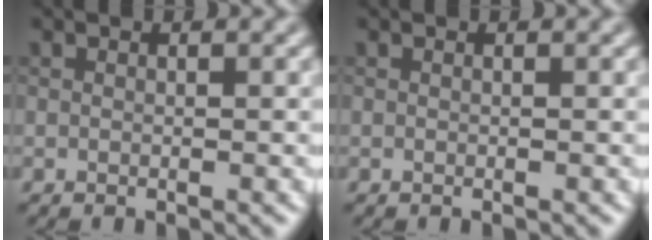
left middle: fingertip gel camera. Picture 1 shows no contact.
{"total": 0.0}